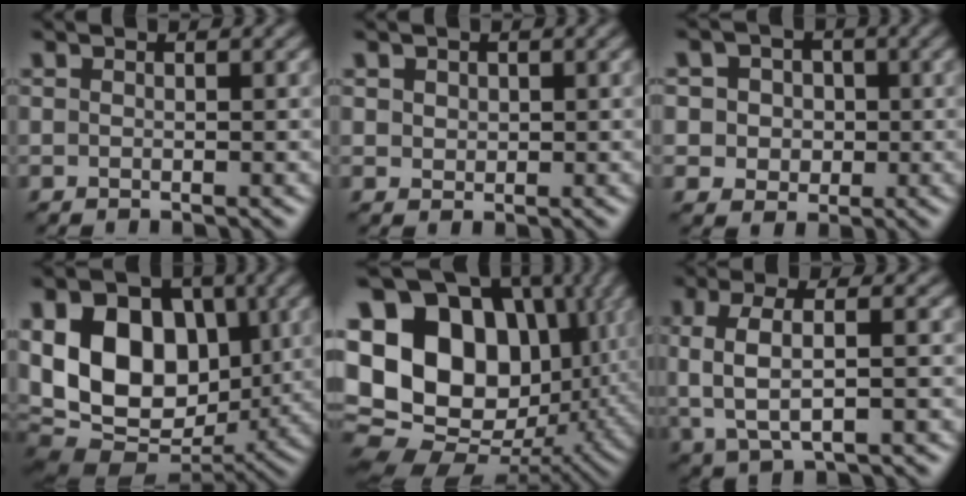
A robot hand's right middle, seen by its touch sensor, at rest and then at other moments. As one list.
[{"total": 1.2, "force": [0.6, 1.0, 0.4], "torque": [-0.005, -0.001, 0.013]}, {"total": 5.3, "force": [1.3, 4.7, 2.2], "torque": [-0.033, 0.024, 0.004]}, {"total": 15.1, "force": [1.7, 10.6, 10.7], "torque": [-0.176, 0.008, 0.020]}, {"total": 19.6, "force": [3.6, 14.9, 12.2], "torque": [-0.231, 0.021, 0.073]}, {"total": 5.0, "force": [0.2, 2.0, 4.5], "torque": [-0.091, 0.003, 0.002]}]